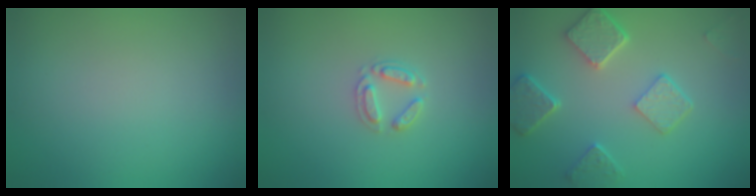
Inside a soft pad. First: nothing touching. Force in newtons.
{"total": 1.9, "press": 1.9, "slide": 0.3}
{"total": 4.9, "press": 4.0, "slide": 2.9}